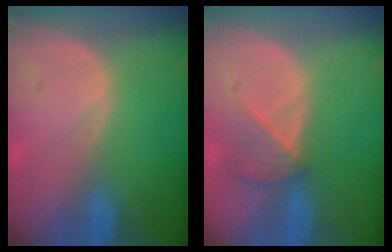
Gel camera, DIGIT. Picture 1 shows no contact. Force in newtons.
{"total": 3.5, "press": 3.4, "slide": 0.9}